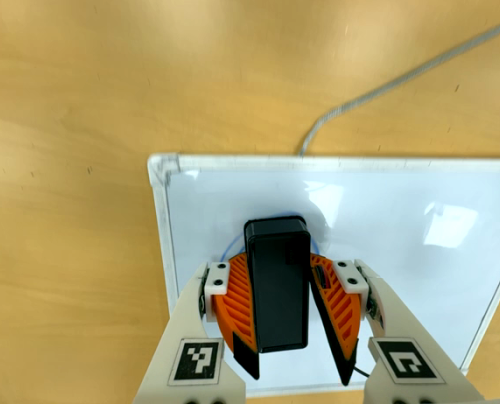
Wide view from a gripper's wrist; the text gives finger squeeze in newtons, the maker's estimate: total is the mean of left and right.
{"total": 10.2, "left": 11.7, "right": 8.8}